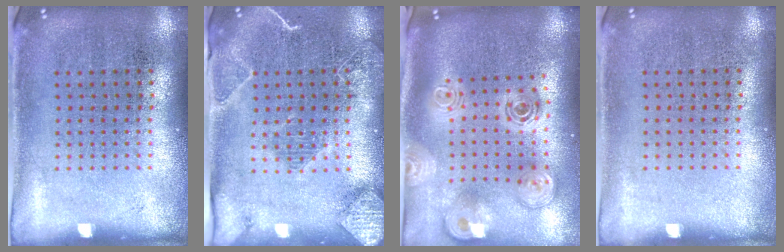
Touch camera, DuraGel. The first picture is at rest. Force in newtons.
{"total": 2.1, "press": 2.0, "slide": 0.5}
{"total": 2.8, "press": 2.0, "slide": 2.0}
{"total": 0.0}